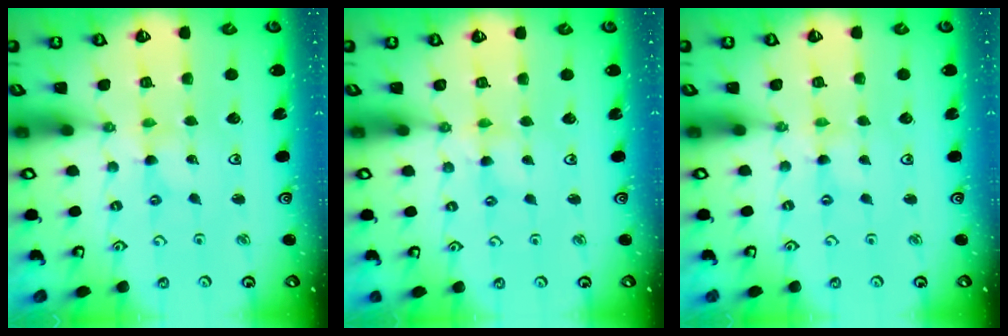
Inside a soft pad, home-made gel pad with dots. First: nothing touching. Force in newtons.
{"total": 0.9, "press": 0.8, "slide": 0.2}
{"total": 0.0}